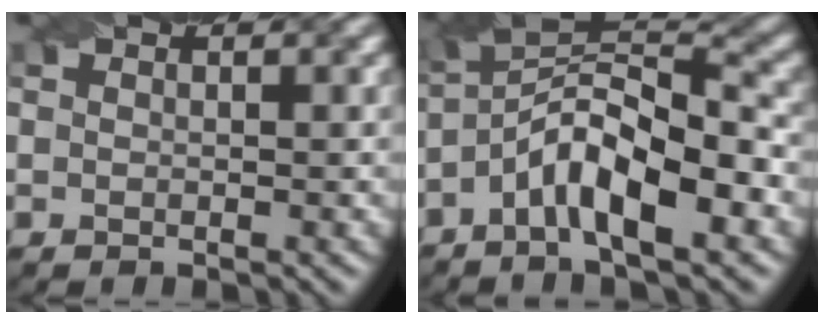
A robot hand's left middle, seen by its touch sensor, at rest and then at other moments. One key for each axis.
{"total": 7.9, "fx": -2.7, "fy": 2.4, "fz": 7.1, "tx": -0.122, "ty": 0.021, "tz": -0.059}